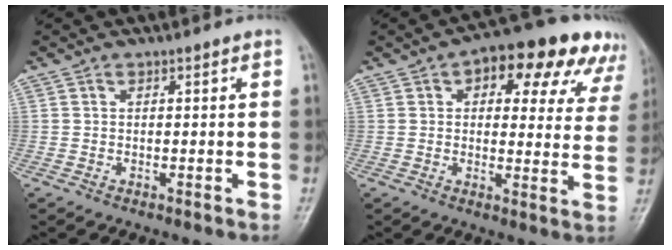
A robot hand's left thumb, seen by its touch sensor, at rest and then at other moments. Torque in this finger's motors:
{"motor_torque": [0.33, 0.42, 0.25, -0.01, 0.21]}